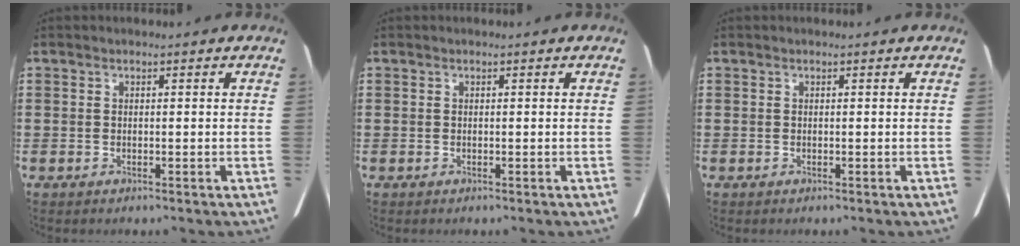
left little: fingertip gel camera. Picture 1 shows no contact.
{"total": 0.0}
{"total": 0.0}